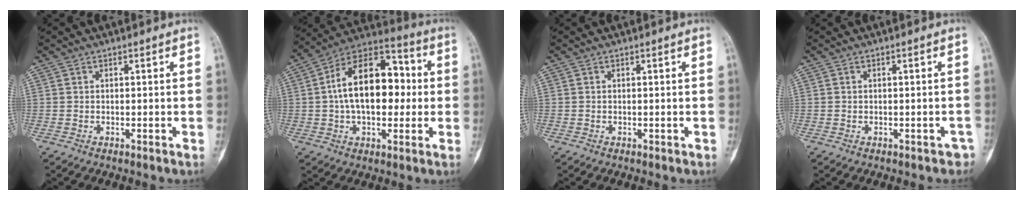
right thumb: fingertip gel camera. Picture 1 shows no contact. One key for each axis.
{"total": 19.0, "fx": 0.8, "fy": 11.4, "fz": 15.1, "tx": -0.216, "ty": 0.038, "tz": 0.005}
{"total": 0.0}
{"total": 1.9, "fx": -1.1, "fy": 1.4, "fz": 0.4, "tx": 0.005, "ty": 0.017, "tz": -0.012}